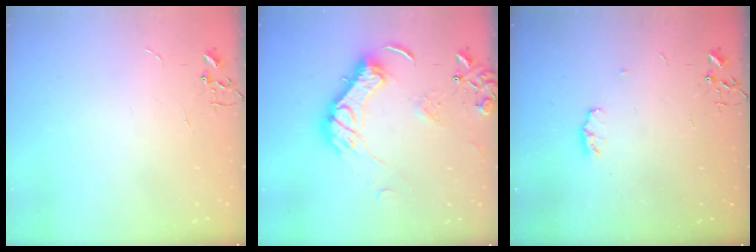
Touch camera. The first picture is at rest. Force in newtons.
{"total": 15.9, "press": 15.8, "slide": 1.9}
{"total": 4.4, "press": 4.4, "slide": 0.7}